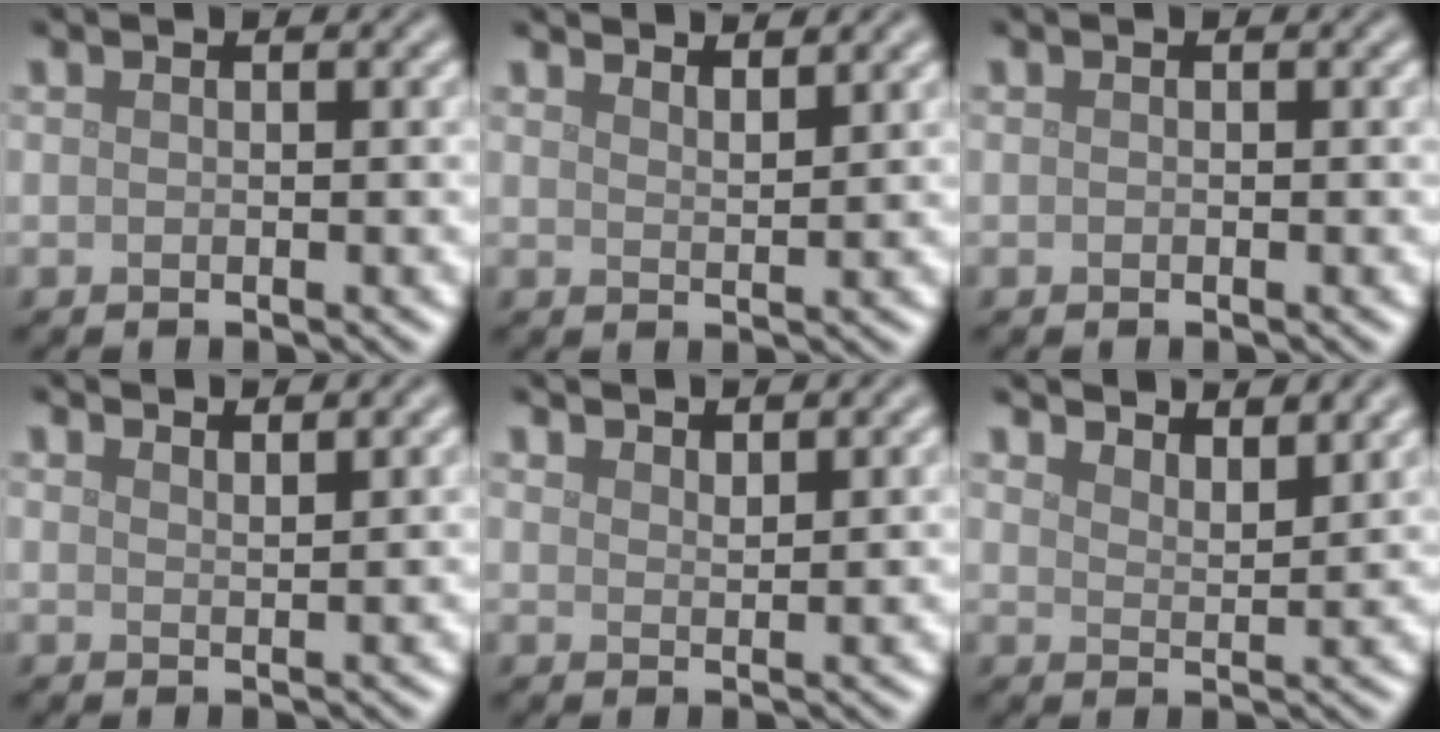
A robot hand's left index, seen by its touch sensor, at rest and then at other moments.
{"total": 3.5, "force": [3.2, 0.7, 1.2], "torque": [-0.005, 0.011, 0.036]}
{"total": 0.0}
{"total": 2.5, "force": [2.3, 0.5, 0.9], "torque": [-0.002, 0.009, 0.023]}
{"total": 2.6, "force": [2.4, 0.3, 0.8], "torque": [-0.009, 0.003, 0.040]}
{"total": 5.9, "force": [5.3, 1.2, 2.1], "torque": [-0.022, 0.007, 0.062]}